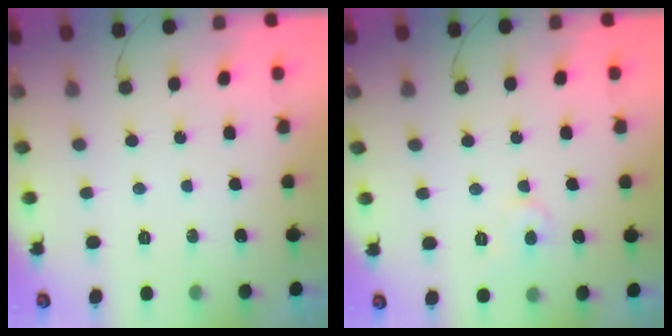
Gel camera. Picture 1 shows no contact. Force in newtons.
{"total": 4.8, "press": 4.7, "slide": 0.6}